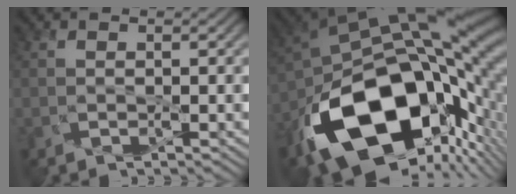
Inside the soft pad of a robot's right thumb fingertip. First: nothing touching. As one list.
[{"total": 18.8, "force": [-5.5, 10.9, 14.3], "torque": [-0.279, -0.037, -0.070]}]